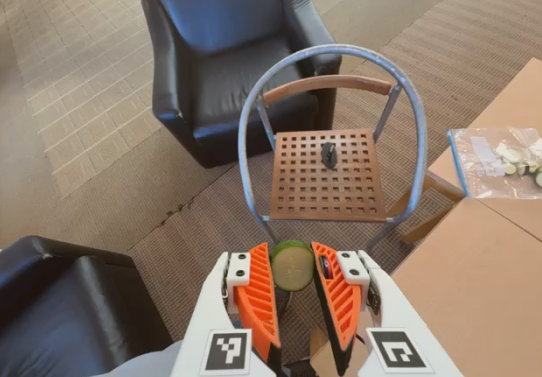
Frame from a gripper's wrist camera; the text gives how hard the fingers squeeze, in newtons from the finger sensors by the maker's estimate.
{"total": 8.5, "left": 8.3, "right": 8.7}